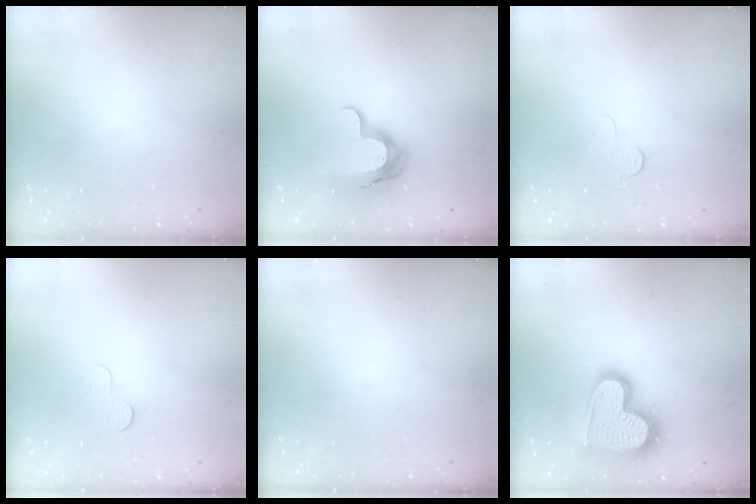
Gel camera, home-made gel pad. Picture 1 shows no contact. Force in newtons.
{"total": 11.9, "press": 11.9, "slide": 0.6}
{"total": 3.9, "press": 3.8, "slide": 0.4}
{"total": 2.9, "press": 2.9, "slide": 0.3}
{"total": 0.0}
{"total": 21.5, "press": 21.4, "slide": 1.5}